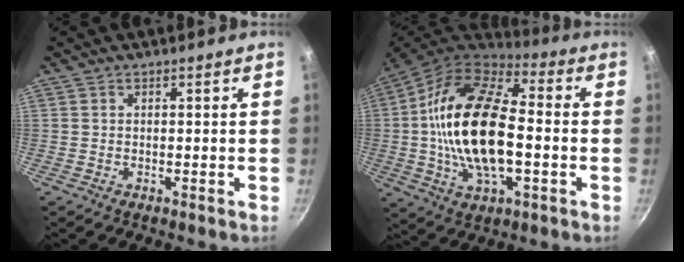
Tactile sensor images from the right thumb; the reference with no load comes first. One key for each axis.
{"total": 23.1, "fx": -1.2, "fy": 12.0, "fz": 19.7, "tx": -0.361, "ty": 0.029, "tz": -0.034}